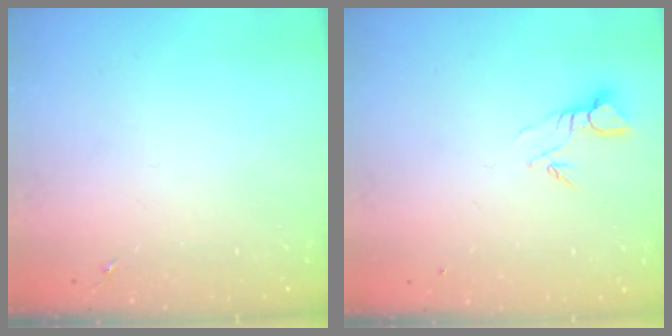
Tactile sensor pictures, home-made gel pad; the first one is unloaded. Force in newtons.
{"total": 3.9, "press": 3.9, "slide": 0.3}